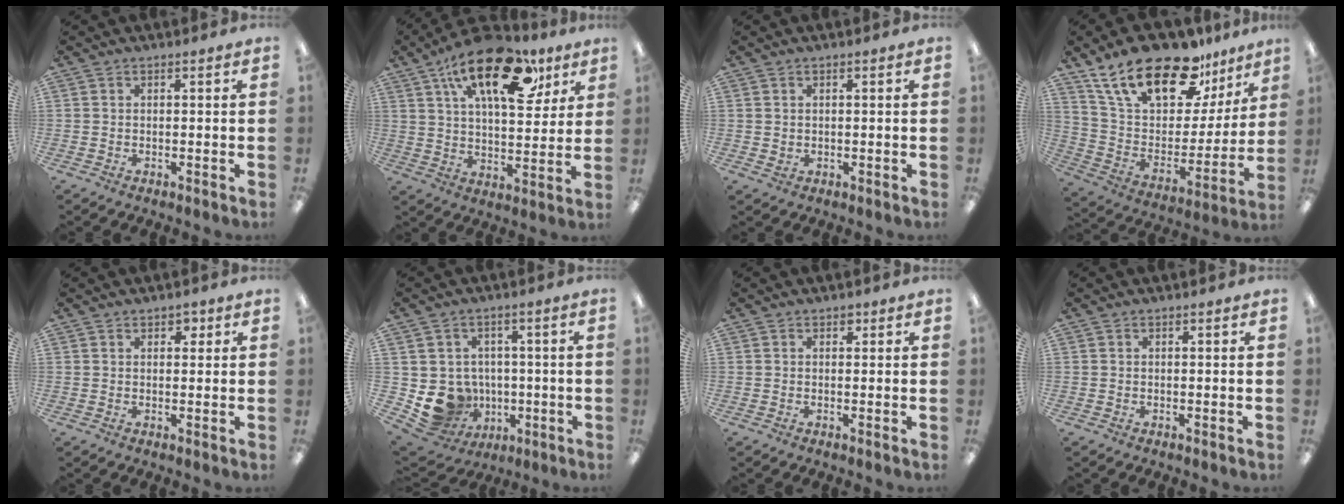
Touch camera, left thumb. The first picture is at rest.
{"total": 22.0, "force": [12.0, 10.0, 15.5], "torque": [-0.241, -0.044, 0.198]}
{"total": 1.1, "force": [0.2, 1.0, 0.4], "torque": [0.001, 0.001, 0.000]}
{"total": 24.1, "force": [17.0, 10.5, 13.6], "torque": [-0.234, -0.107, 0.299]}
{"total": 2.1, "force": [1.1, 1.4, 1.1], "torque": [-0.008, -0.002, 0.016]}
{"total": 10.0, "force": [-2.0, 9.4, 2.8], "torque": [-0.063, 0.003, -0.022]}
{"total": 1.3, "force": [0.7, 0.9, 0.6], "torque": [-0.004, 0.000, 0.010]}
{"total": 0.0}